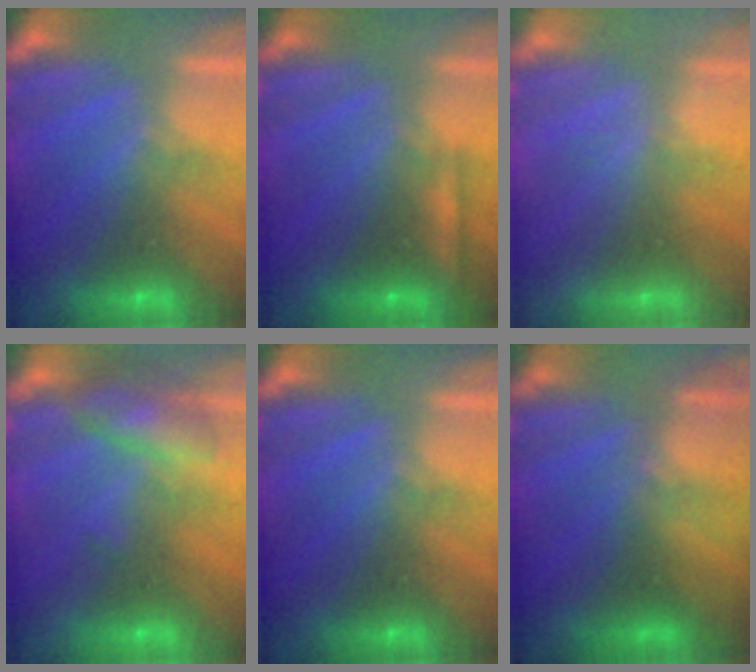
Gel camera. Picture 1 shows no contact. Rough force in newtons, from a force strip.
{"total": 2.3}
{"total": 2.2}
{"total": 2.7}
{"total": 0.0}
{"total": 2.9}